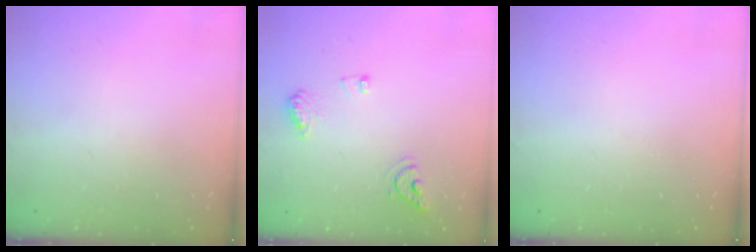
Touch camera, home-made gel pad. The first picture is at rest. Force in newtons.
{"total": 8.3, "press": 8.2, "slide": 0.9}
{"total": 0.0}